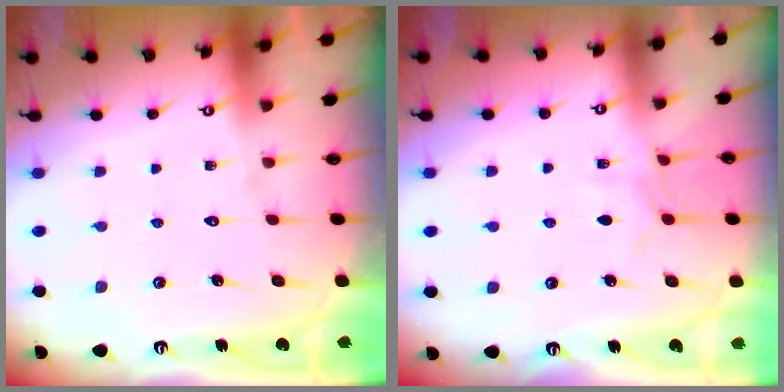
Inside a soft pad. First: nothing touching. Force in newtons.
{"total": 4.6, "press": 4.5, "slide": 0.5}